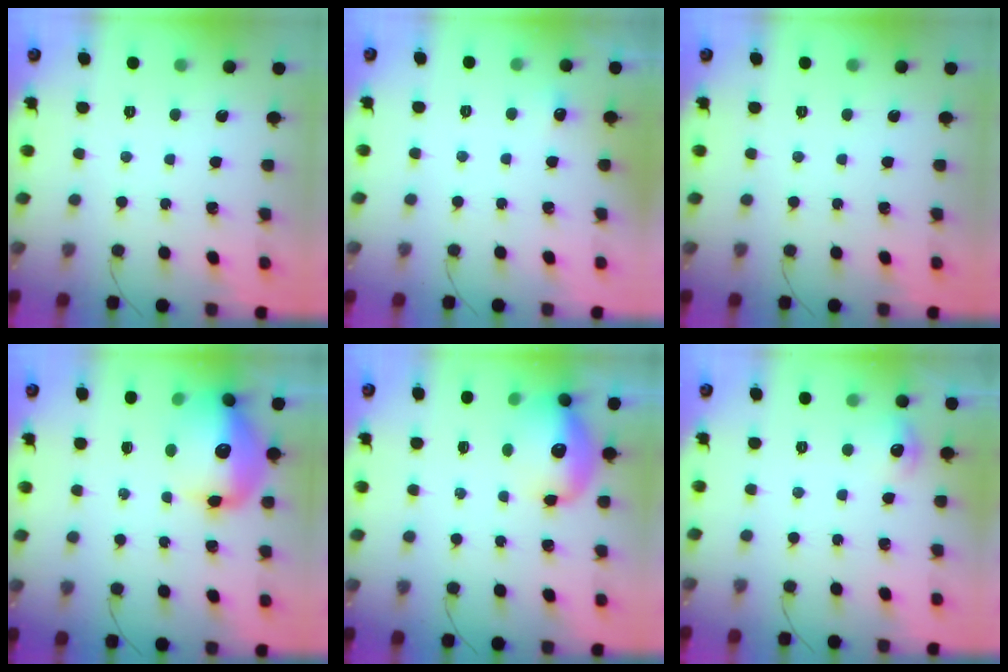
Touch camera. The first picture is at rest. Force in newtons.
{"total": 3.9, "press": 3.7, "slide": 1.3}
{"total": 0.0}
{"total": 16.2, "press": 15.6, "slide": 4.1}
{"total": 13.0, "press": 12.6, "slide": 3.0}
{"total": 6.9, "press": 6.8, "slide": 1.3}